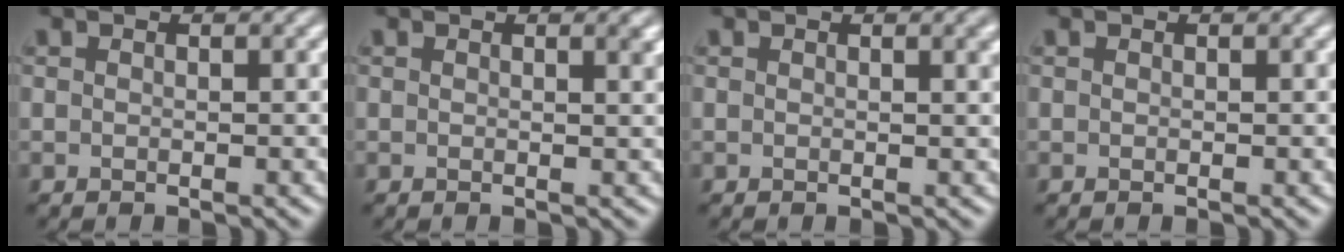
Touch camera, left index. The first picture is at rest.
{"total": 1.1, "force": [0.6, 0.4, 0.8], "torque": [-0.005, 0.003, 0.008]}
{"total": 1.4, "force": [0.6, 0.5, 1.2], "torque": [-0.009, 0.005, 0.008]}
{"total": 0.0}